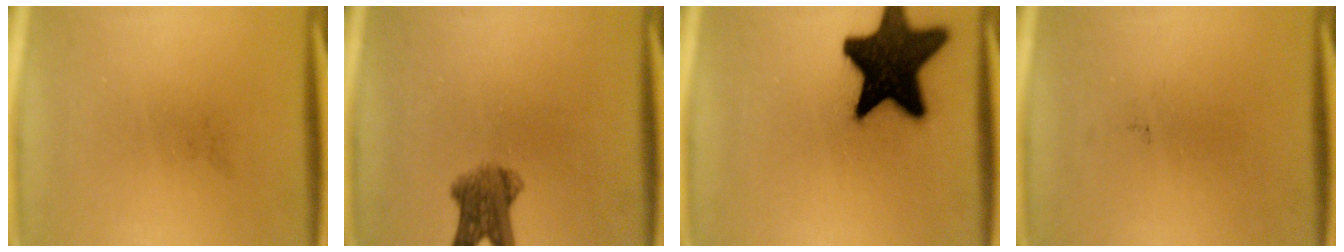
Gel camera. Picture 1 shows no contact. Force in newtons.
{"total": 5.7}
{"total": 19.9}
{"total": 0.0}